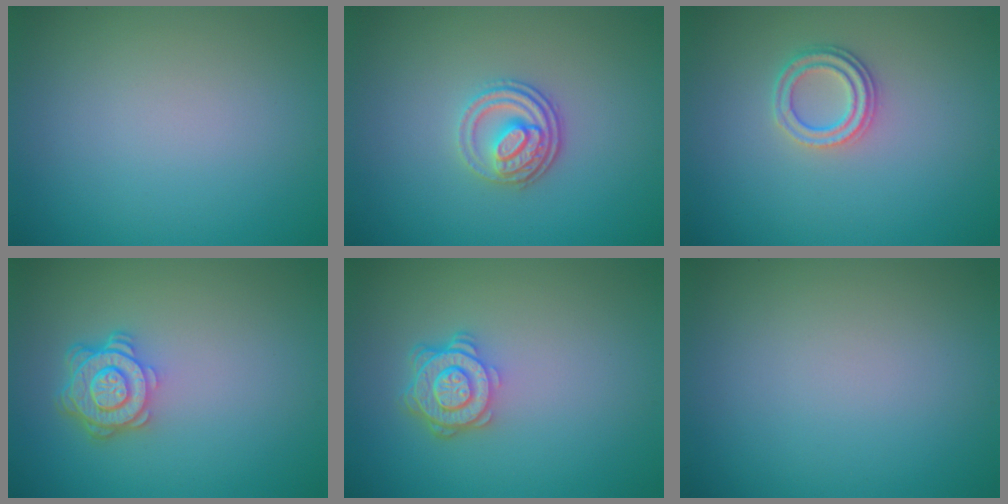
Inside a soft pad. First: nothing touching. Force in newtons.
{"total": 3.3, "press": 2.7, "slide": 2.0}
{"total": 2.4, "press": 2.0, "slide": 1.2}
{"total": 4.5, "press": 3.5, "slide": 2.9}
{"total": 4.1, "press": 3.1, "slide": 2.6}
{"total": 0.0}